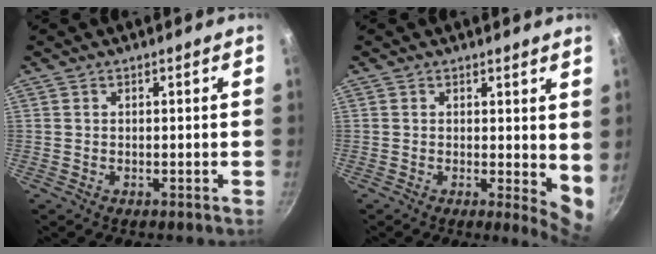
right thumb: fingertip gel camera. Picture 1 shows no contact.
{"total": 5.6, "force": [0.8, 2.3, 5.0], "torque": [-0.058, -0.018, 0.009]}